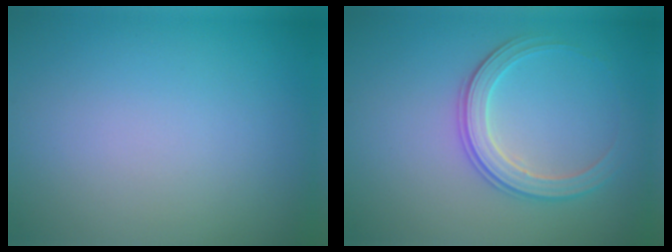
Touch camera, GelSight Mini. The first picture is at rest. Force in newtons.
{"total": 2.9, "press": 2.8, "slide": 0.5}